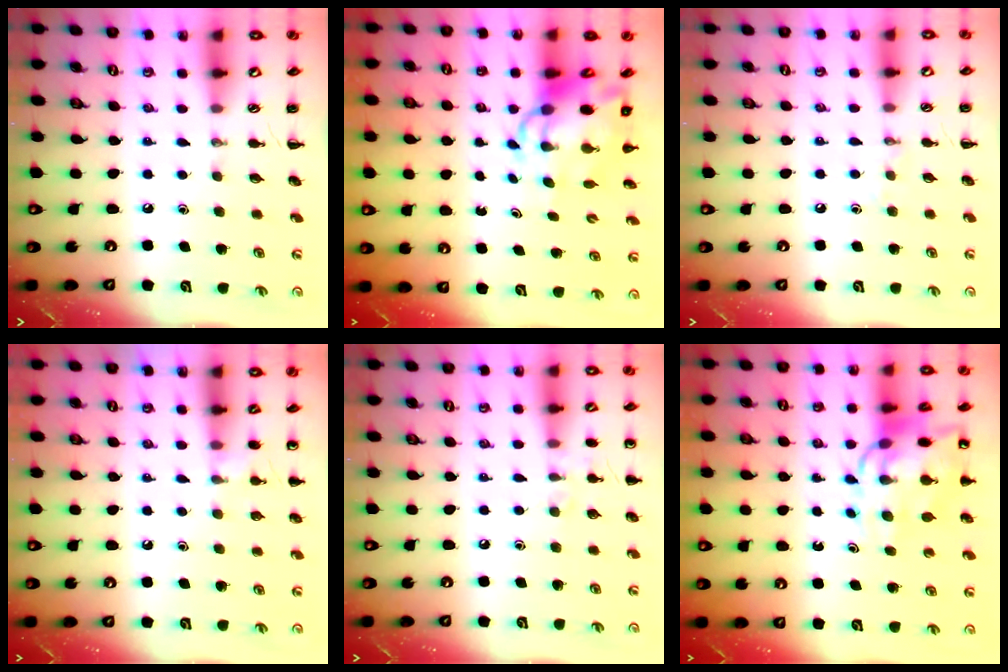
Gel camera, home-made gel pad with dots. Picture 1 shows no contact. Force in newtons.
{"total": 10.0, "press": 9.6, "slide": 2.7}
{"total": 3.2, "press": 3.1, "slide": 0.9}
{"total": 5.3, "press": 5.0, "slide": 1.7}
{"total": 5.9, "press": 5.5, "slide": 1.9}
{"total": 13.2, "press": 12.7, "slide": 3.5}